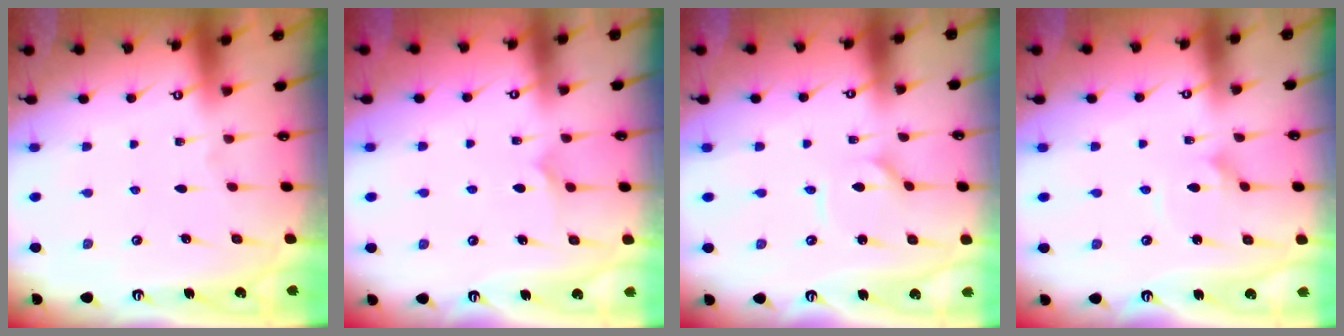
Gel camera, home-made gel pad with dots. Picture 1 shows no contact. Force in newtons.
{"total": 4.5, "press": 4.5, "slide": 0.2}
{"total": 1.3, "press": 1.2, "slide": 0.1}
{"total": 3.3, "press": 3.3, "slide": 0.2}